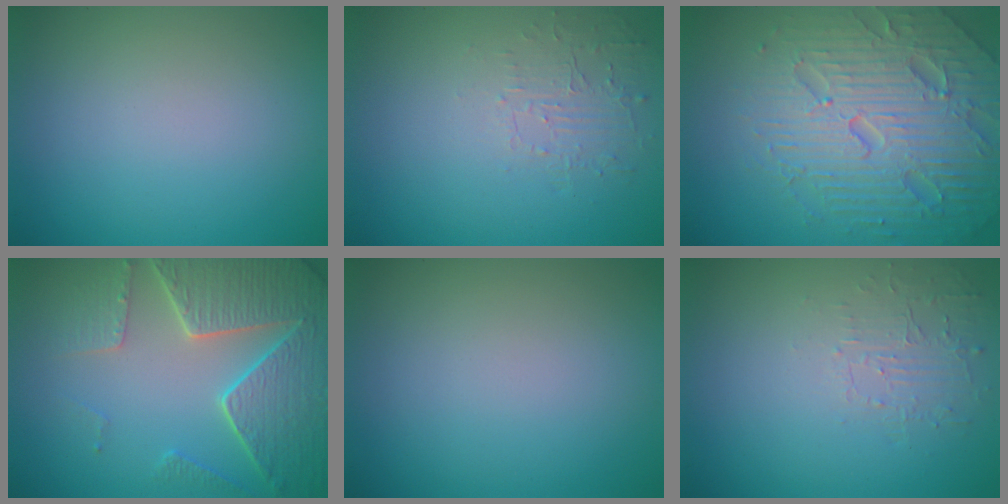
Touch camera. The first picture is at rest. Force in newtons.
{"total": 1.6, "press": 0.3, "slide": 1.6}
{"total": 7.4, "press": 7.3, "slide": 1.5}
{"total": 7.2, "press": 5.7, "slide": 4.5}
{"total": 0.0}
{"total": 1.6, "press": 0.3, "slide": 1.6}